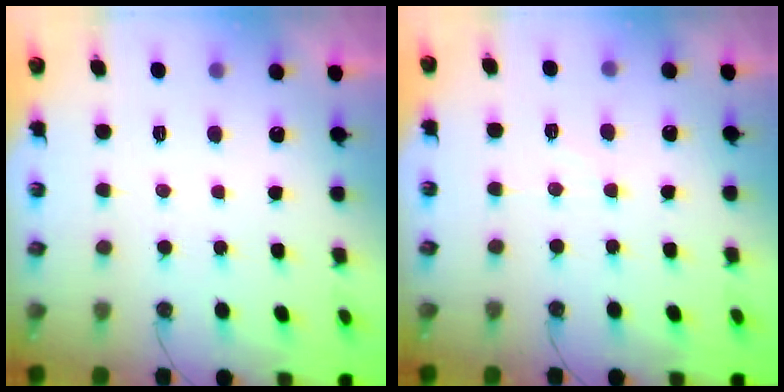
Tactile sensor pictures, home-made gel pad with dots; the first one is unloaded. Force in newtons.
{"total": 6.1, "press": 6.1, "slide": 0.9}